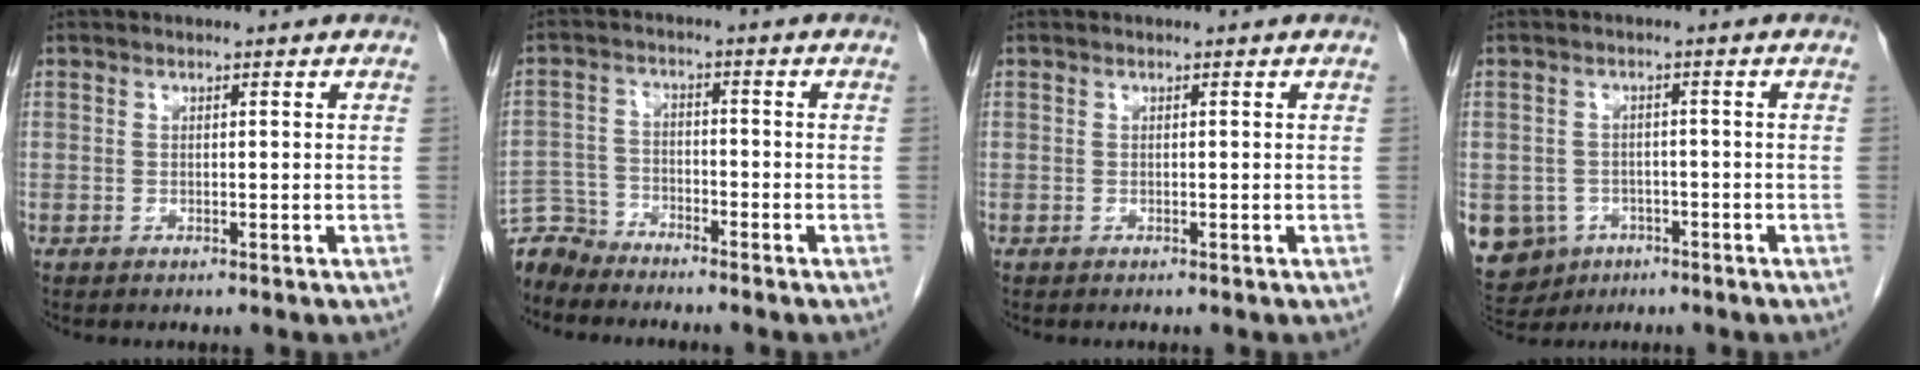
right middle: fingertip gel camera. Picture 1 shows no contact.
{"total": 4.9, "force": [-4.8, 0.7, -0.7], "torque": [0.016, -0.003, -0.094]}
{"total": 0.0}
{"total": 9.1, "force": [-4.3, 7.8, 1.9], "torque": [-0.058, 0.004, -0.055]}